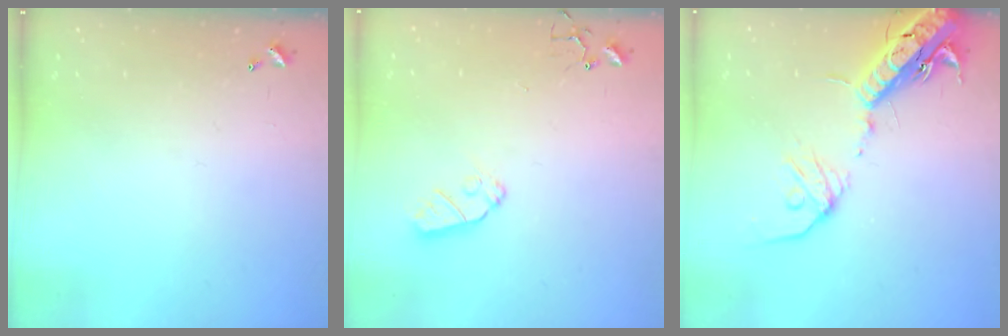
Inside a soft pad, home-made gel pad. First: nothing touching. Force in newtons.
{"total": 7.3, "press": 7.2, "slide": 0.5}
{"total": 17.9, "press": 17.4, "slide": 4.3}